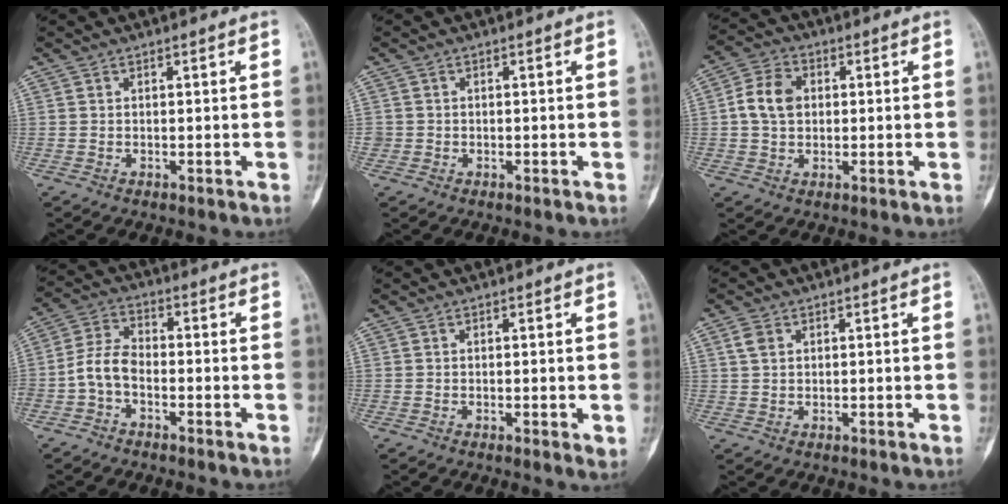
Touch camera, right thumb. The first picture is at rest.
{"total": 0.9, "force": [-0.1, 0.9, 0.0], "torque": [0.008, 0.006, -0.006]}
{"total": 7.5, "force": [0.7, 5.6, 4.8], "torque": [-0.082, 0.012, 0.007]}
{"total": 5.9, "force": [-2.1, 3.7, 4.1], "torque": [-0.079, 0.031, -0.052]}
{"total": 1.8, "force": [-0.2, 0.5, 1.7], "torque": [-0.027, -0.007, -0.005]}
{"total": 2.4, "force": [1.1, 1.6, 1.4], "torque": [-0.028, 0.007, 0.022]}